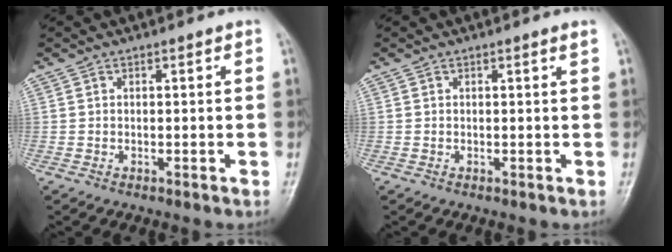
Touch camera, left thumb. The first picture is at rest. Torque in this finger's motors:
{"motor_torque": [0.01, -0.04, 0.16, 0.04, 0.00]}